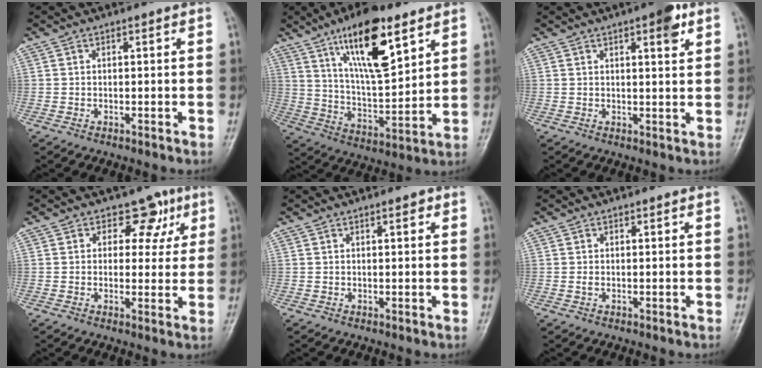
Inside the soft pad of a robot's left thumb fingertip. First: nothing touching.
{"total": 17.7, "force": [9.7, 6.0, 13.6], "torque": [-0.203, -0.047, 0.173]}
{"total": 4.9, "force": [2.6, 1.3, 3.9], "torque": [-0.045, -0.010, 0.032]}
{"total": 6.5, "force": [2.9, 4.9, 3.2], "torque": [0.007, -0.003, 0.030]}
{"total": 1.2, "force": [0.7, 0.5, 0.9], "torque": [-0.008, 0.001, 0.006]}
{"total": 0.5, "force": [0.0, 0.3, 0.4], "torque": [-0.012, -0.002, -0.001]}